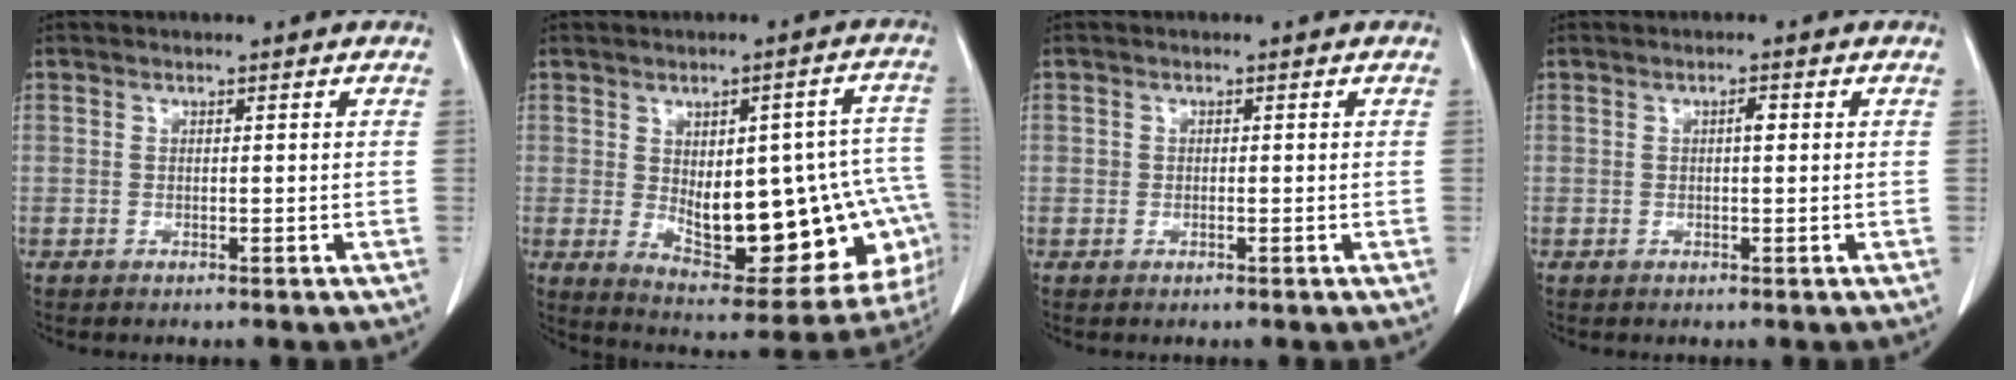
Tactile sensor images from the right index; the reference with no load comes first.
{"total": 22.9, "force": [-2.9, 9.4, 20.7], "torque": [-0.208, 0.025, -0.006]}
{"total": 0.6, "force": [-0.1, 0.5, 0.3], "torque": [-0.005, 0.002, -0.003]}
{"total": 1.2, "force": [0.2, 0.3, 1.1], "torque": [-0.017, 0.003, 0.002]}